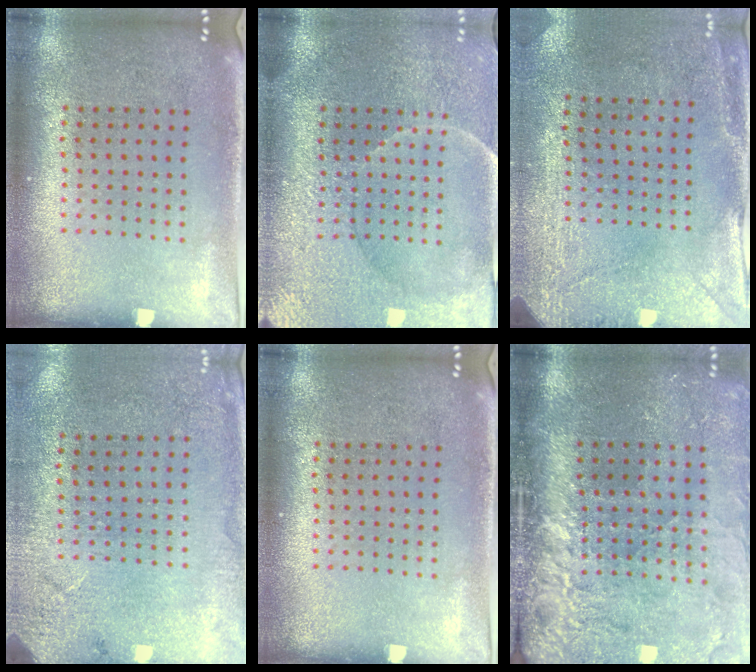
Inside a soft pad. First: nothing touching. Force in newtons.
{"total": 3.9, "press": 3.6, "slide": 1.5}
{"total": 2.9, "press": 2.4, "slide": 1.6}
{"total": 2.6, "press": 2.4, "slide": 1.1}
{"total": 0.0}
{"total": 4.6, "press": 3.7, "slide": 2.7}